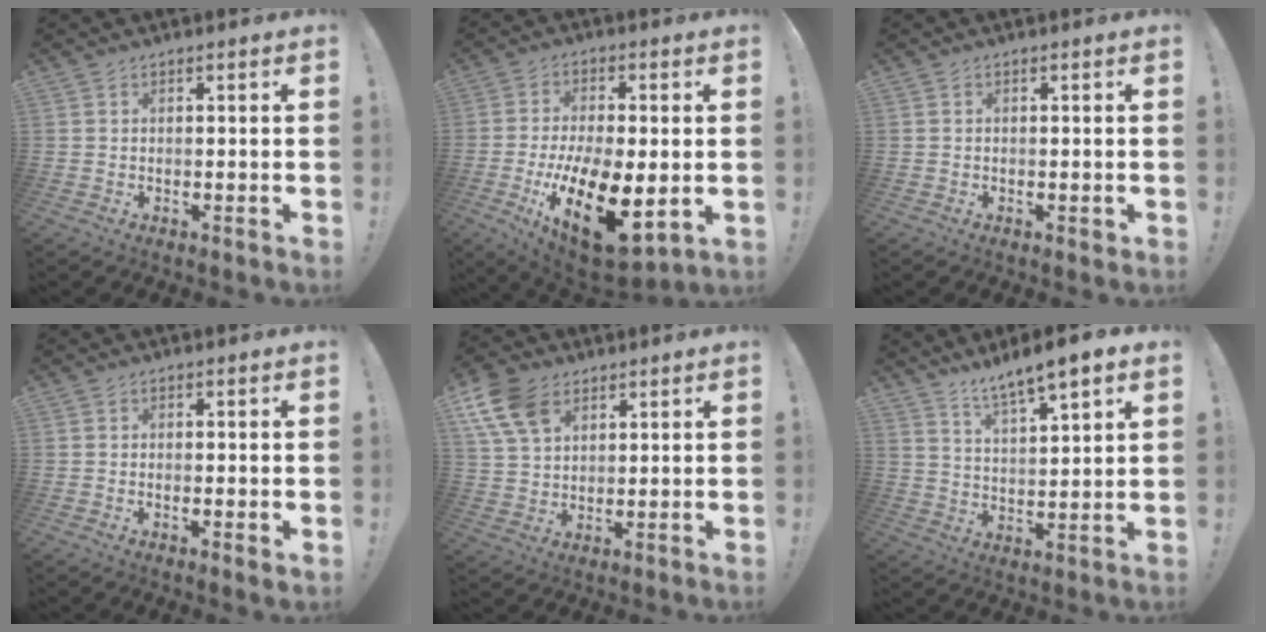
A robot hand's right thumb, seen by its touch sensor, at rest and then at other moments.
{"total": 18.9, "force": [-4.6, 8.5, 16.3], "torque": [-0.260, 0.009, -0.060]}
{"total": 1.1, "force": [0.2, 0.8, 0.7], "torque": [-0.005, 0.000, 0.004]}
{"total": 1.3, "force": [0.1, 0.1, 1.3], "torque": [-0.012, -0.004, 0.001]}
{"total": 12.1, "force": [6.1, 8.0, 6.6], "torque": [-0.132, -0.020, 0.120]}
{"total": 8.6, "force": [7.1, 1.1, 4.8], "torque": [-0.082, -0.046, 0.123]}